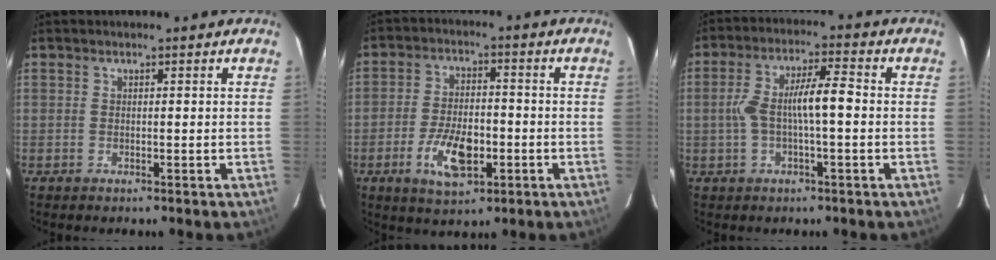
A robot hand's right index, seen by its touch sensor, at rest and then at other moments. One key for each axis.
{"total": 8.7, "fx": -3.1, "fy": 3.7, "fz": 7.3, "tx": -0.142, "ty": -0.001, "tz": -0.051}
{"total": 7.8, "fx": -0.5, "fy": 1.5, "fz": 7.6, "tx": -0.151, "ty": 0.024, "tz": -0.008}